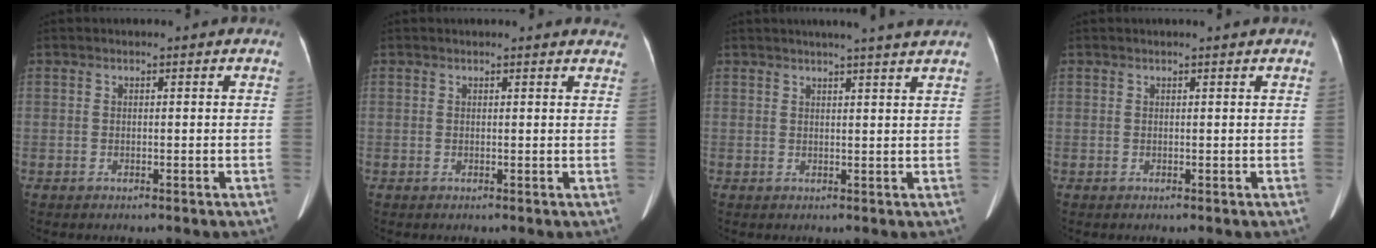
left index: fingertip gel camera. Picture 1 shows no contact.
{"total": 5.6, "force": [5.4, 1.0, 1.2], "torque": [-0.003, 0.002, 0.036]}
{"total": 7.1, "force": [6.1, -0.9, 3.6], "torque": [-0.046, 0.010, 0.064]}
{"total": 0.9, "force": [0.9, -0.1, 0.4], "torque": [-0.009, 0.003, 0.016]}